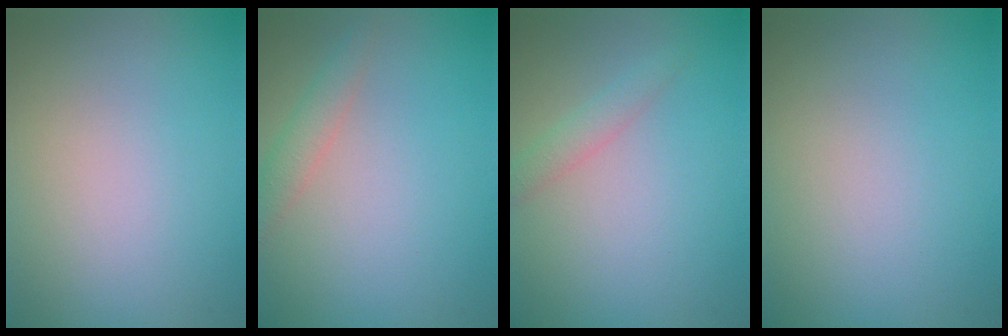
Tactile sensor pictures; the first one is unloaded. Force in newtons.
{"total": 1.9, "press": 1.9, "slide": 0.0}
{"total": 1.5, "press": 1.5, "slide": 0.0}
{"total": 0.0}